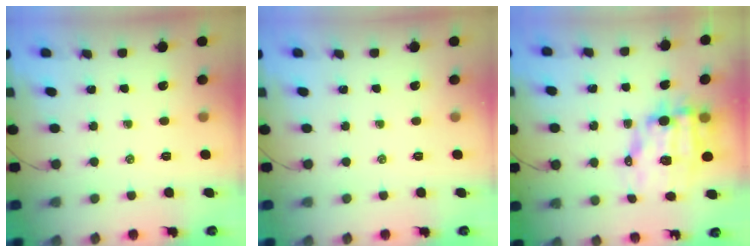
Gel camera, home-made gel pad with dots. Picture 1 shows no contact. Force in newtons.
{"total": 0.0}
{"total": 11.1, "press": 10.8, "slide": 2.6}